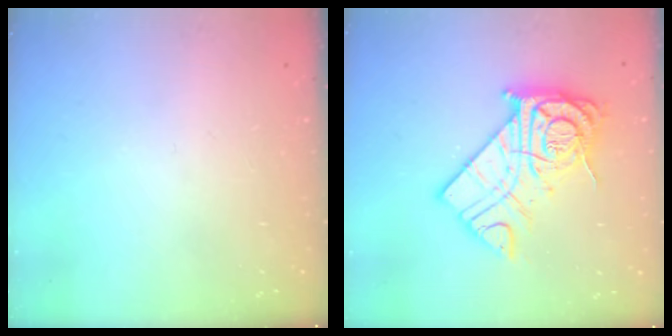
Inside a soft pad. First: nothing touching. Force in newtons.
{"total": 17.8, "press": 17.7, "slide": 1.6}